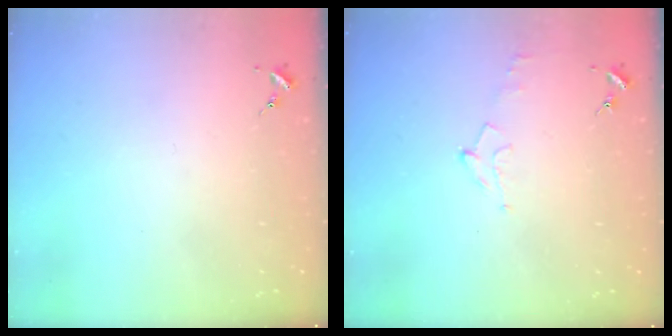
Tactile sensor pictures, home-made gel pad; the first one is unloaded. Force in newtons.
{"total": 5.7, "press": 5.6, "slide": 0.8}